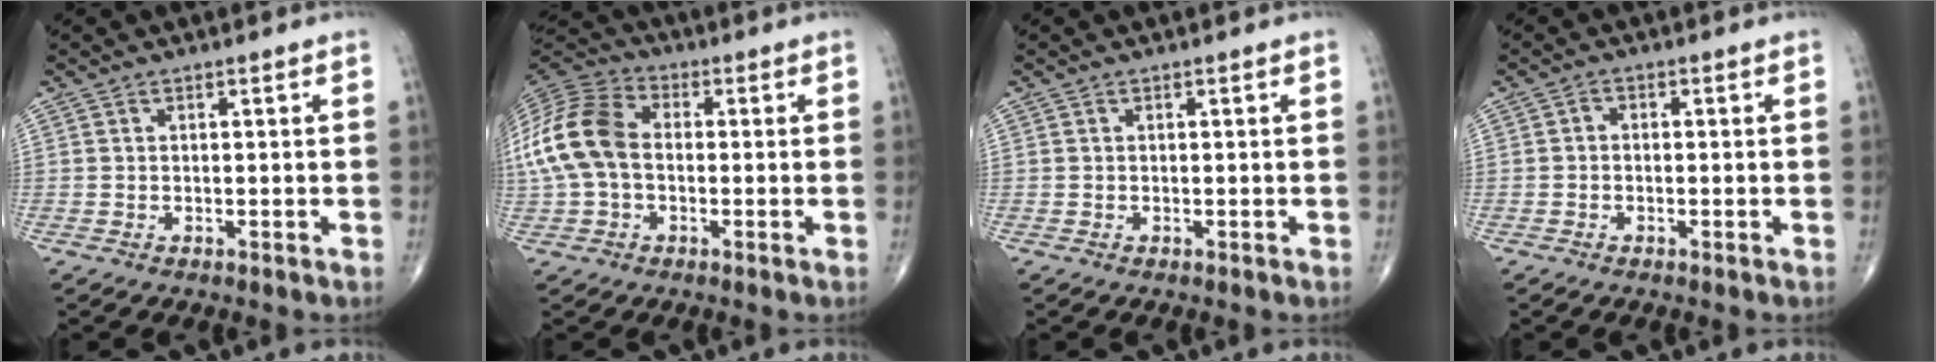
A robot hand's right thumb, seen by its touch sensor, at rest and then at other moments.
{"total": 15.6, "force": [-0.2, 10.8, 11.3], "torque": [-0.244, 0.034, -0.012]}
{"total": 0.0}
{"total": 1.0, "force": [-0.3, 0.8, 0.6], "torque": [0.001, 0.005, -0.011]}